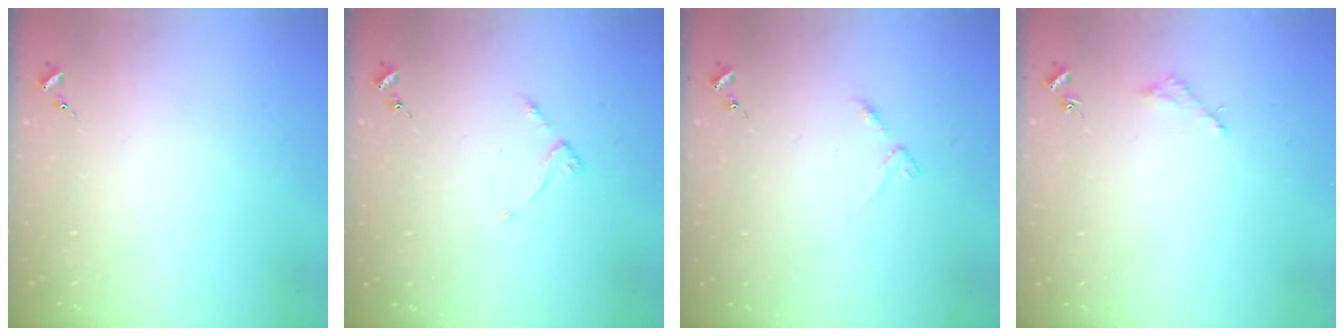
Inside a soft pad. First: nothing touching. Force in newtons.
{"total": 2.8, "press": 2.7, "slide": 0.5}
{"total": 3.5, "press": 3.5, "slide": 0.4}
{"total": 1.6, "press": 1.6, "slide": 0.2}